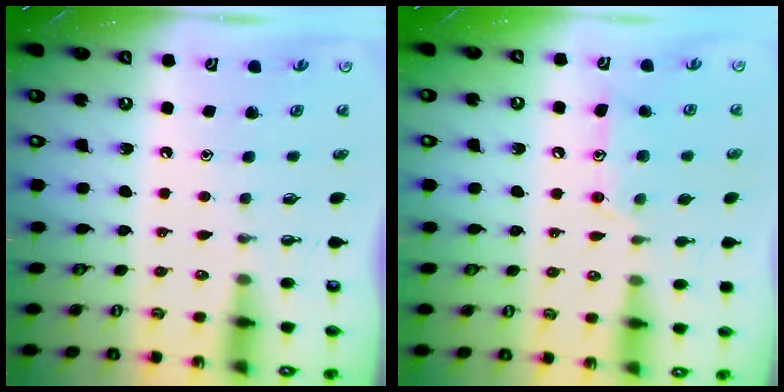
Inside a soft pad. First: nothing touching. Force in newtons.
{"total": 11.4, "press": 11.4, "slide": 0.8}